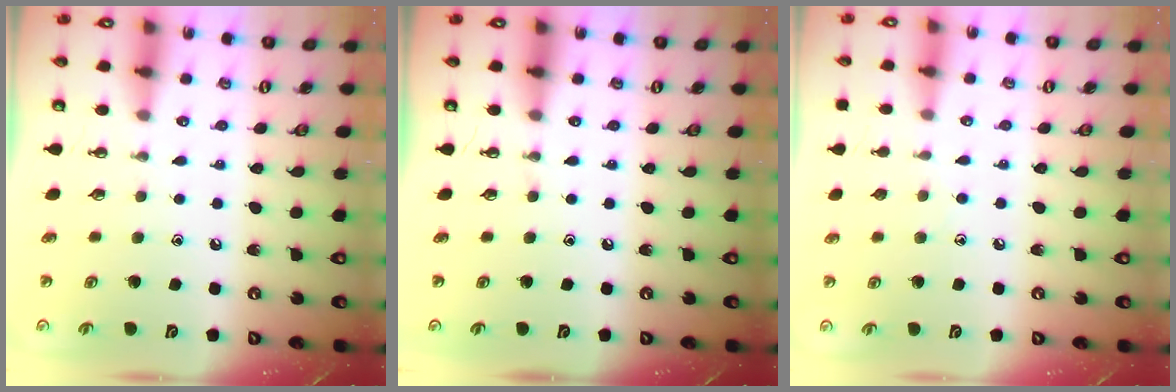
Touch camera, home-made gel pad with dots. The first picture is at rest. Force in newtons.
{"total": 0.0}
{"total": 4.9, "press": 4.9, "slide": 0.6}